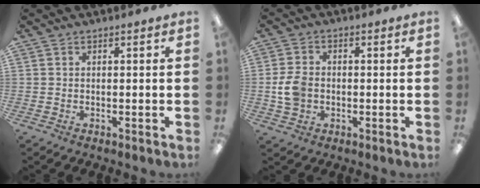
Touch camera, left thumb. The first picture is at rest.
{"total": 6.5, "force": [-0.8, 5.1, 4.0], "torque": [-0.083, 0.004, -0.015]}